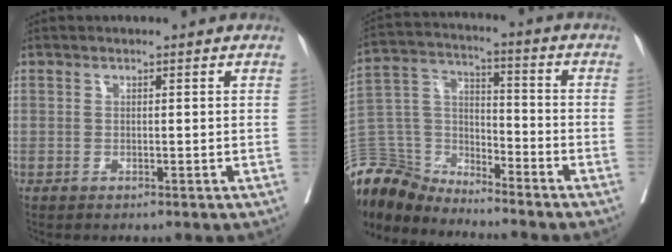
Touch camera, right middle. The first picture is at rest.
{"total": 12.9, "force": [-12.6, 2.7, 1.1], "torque": [-0.027, 0.034, -0.245]}